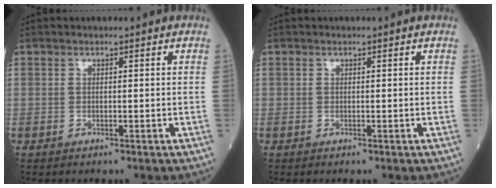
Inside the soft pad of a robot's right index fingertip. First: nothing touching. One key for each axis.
{"total": 0.0}